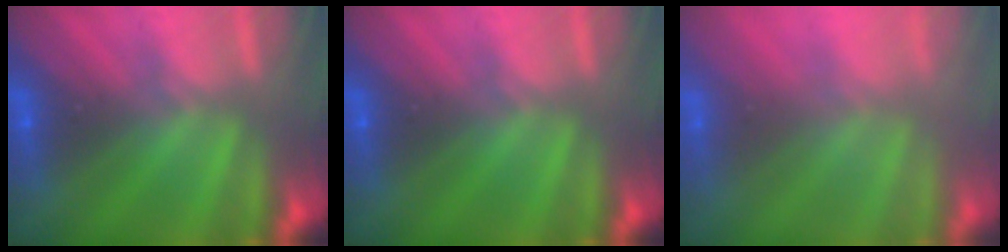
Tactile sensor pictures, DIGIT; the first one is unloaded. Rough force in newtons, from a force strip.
{"total": 0.0}
{"total": 3.1}